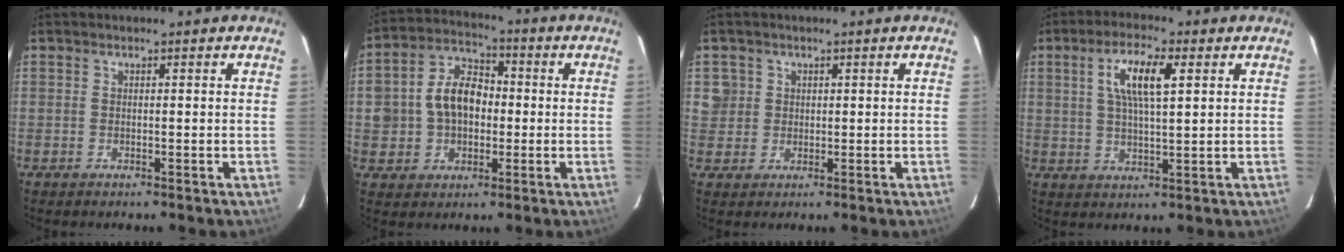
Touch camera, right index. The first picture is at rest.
{"total": 10.6, "force": [-0.2, 8.1, 6.8], "torque": [-0.141, 0.034, 0.002]}
{"total": 3.6, "force": [0.8, 3.5, 0.2], "torque": [0.015, 0.024, 0.017]}
{"total": 8.0, "force": [2.7, 2.1, 7.3], "torque": [-0.134, 0.008, 0.048]}